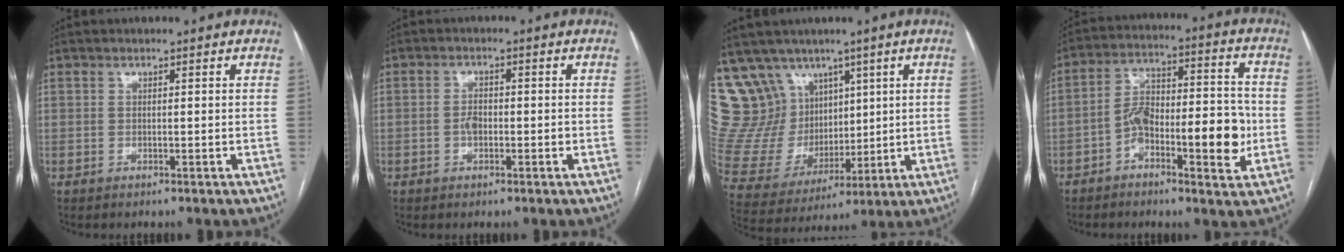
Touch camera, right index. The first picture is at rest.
{"total": 2.3, "force": [-0.6, 1.2, 1.8], "torque": [-0.035, 0.004, -0.011]}
{"total": 17.8, "force": [10.6, 13.1, 5.8], "torque": [-0.141, 0.060, 0.228]}
{"total": 12.0, "force": [-3.8, 3.7, 10.8], "torque": [-0.176, 0.031, -0.061]}